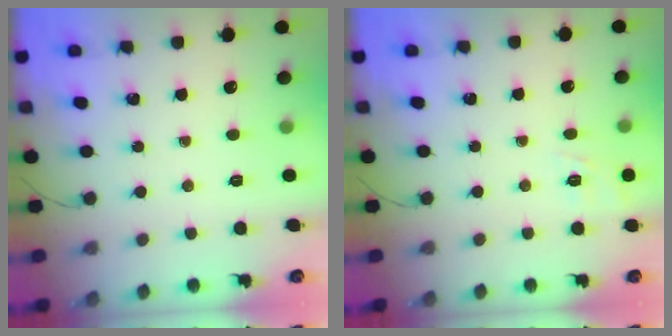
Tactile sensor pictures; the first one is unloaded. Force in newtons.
{"total": 2.1, "press": 1.4, "slide": 1.5}